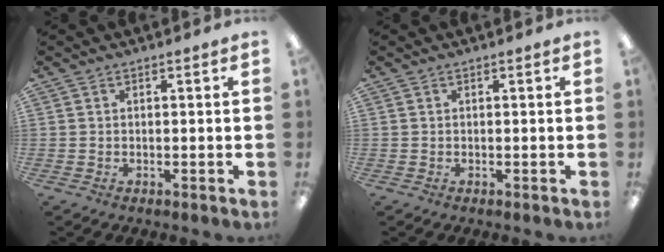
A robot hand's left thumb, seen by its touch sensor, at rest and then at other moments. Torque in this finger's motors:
{"motor_torque": [-0.03, 0.03, -0.19, 0.23, 0.00]}